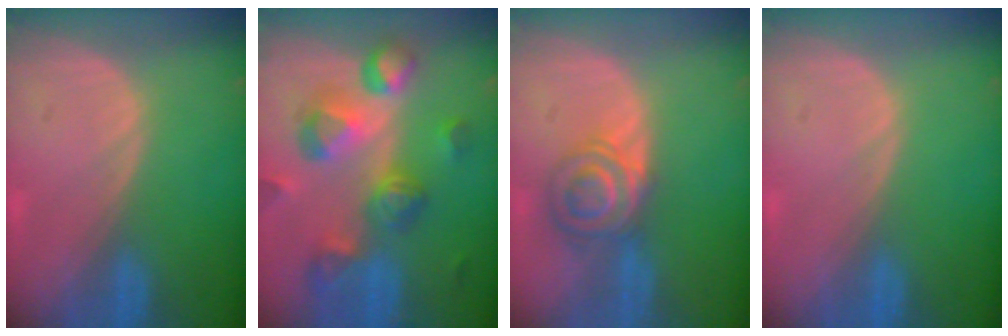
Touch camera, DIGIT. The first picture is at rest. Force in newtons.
{"total": 10.7, "press": 9.6, "slide": 4.7}
{"total": 6.9, "press": 5.9, "slide": 3.5}
{"total": 0.0}